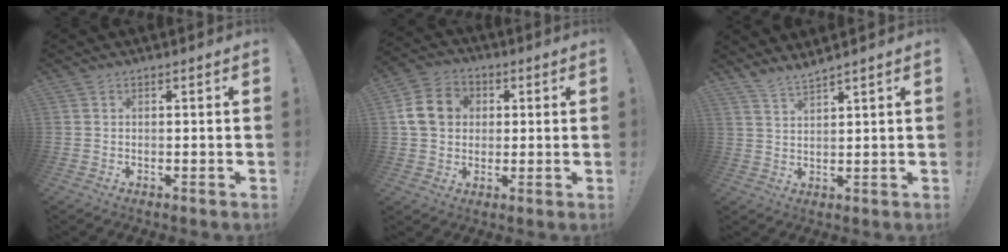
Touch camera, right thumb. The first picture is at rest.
{"total": 12.2, "force": [2.1, 10.4, 6.0], "torque": [-0.094, 0.011, 0.049]}
{"total": 4.0, "force": [3.7, -0.5, 1.4], "torque": [-0.036, -0.021, 0.067]}